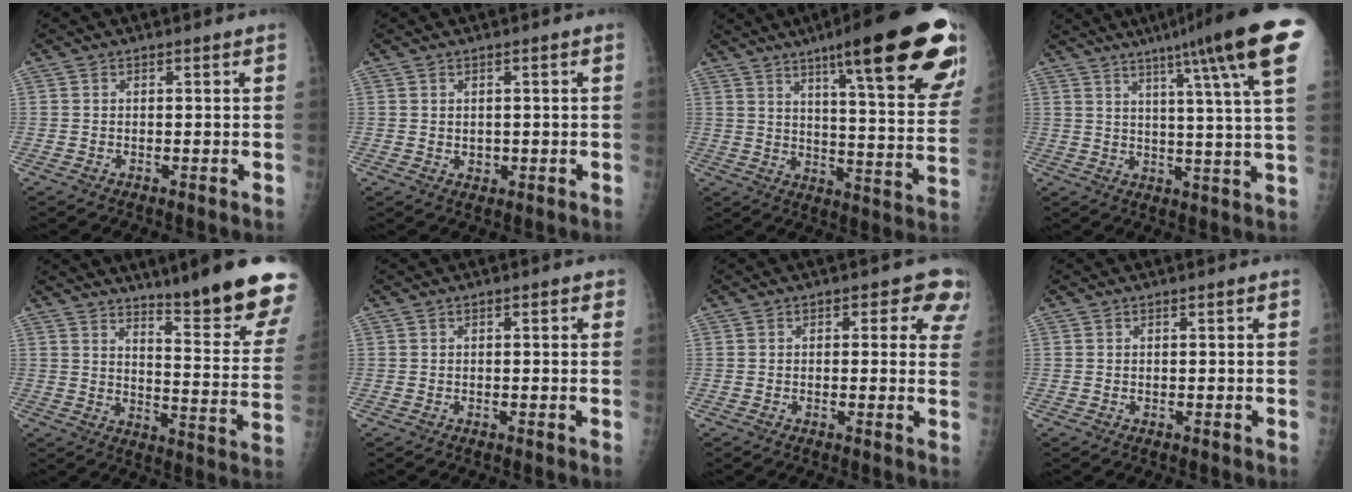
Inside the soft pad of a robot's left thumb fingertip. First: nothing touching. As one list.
[{"total": 1.8, "force": [0.0, 1.5, 1.1], "torque": [-0.009, 0.000, 0.005]}, {"total": 27.3, "force": [16.0, 4.6, 21.7], "torque": [-0.257, -0.050, 0.218]}, {"total": 19.3, "force": [10.7, 0.7, 16.1], "torque": [-0.218, -0.021, 0.129]}, {"total": 18.9, "force": [14.3, 1.6, 12.3], "torque": [-0.137, -0.109, 0.197]}, {"total": 1.2, "force": [0.4, 0.6, 1.0], "torque": [-0.007, 0.003, 0.001]}, {"total": 6.2, "force": [3.2, 3.6, 3.9], "torque": [0.004, -0.008, 0.017]}, {"total": 0.0}]